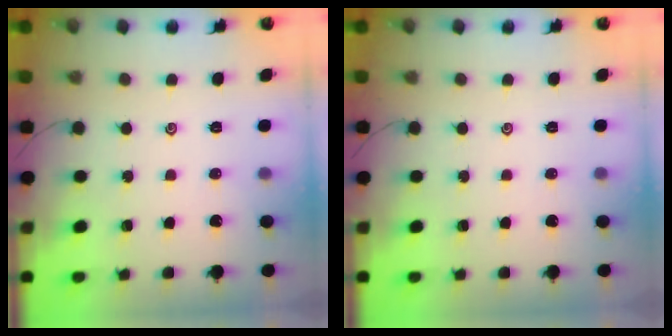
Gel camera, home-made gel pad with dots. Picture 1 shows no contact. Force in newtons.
{"total": 0.0}